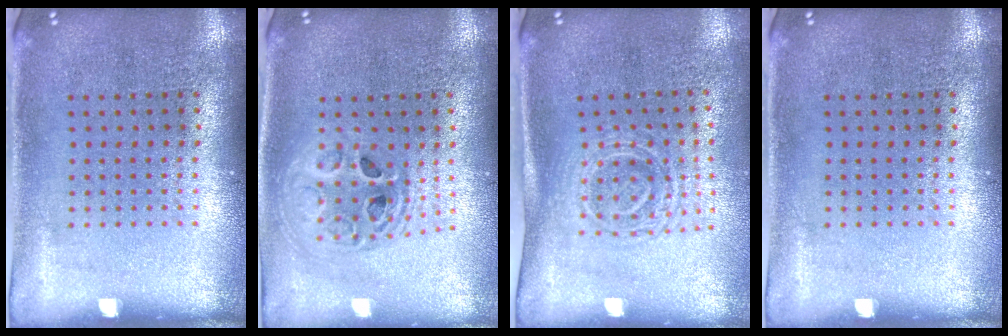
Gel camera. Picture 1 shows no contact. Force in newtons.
{"total": 1.8, "press": 1.5, "slide": 1.0}
{"total": 1.6, "press": 1.3, "slide": 1.0}
{"total": 0.0}